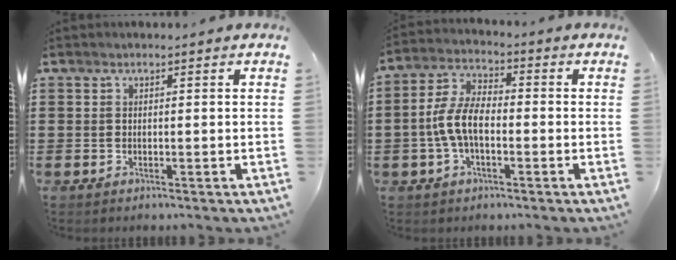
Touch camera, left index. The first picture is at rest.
{"total": 7.3, "force": [-1.7, 3.5, 6.2], "torque": [-0.149, -0.002, -0.039]}